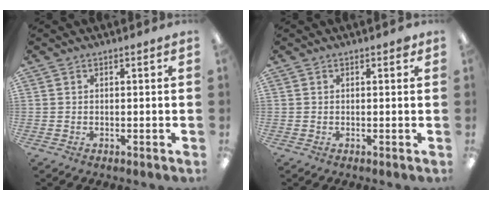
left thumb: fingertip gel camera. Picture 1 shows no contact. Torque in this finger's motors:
{"motor_torque": [0.28, -0.01, 0.15, -0.26, 0.01]}